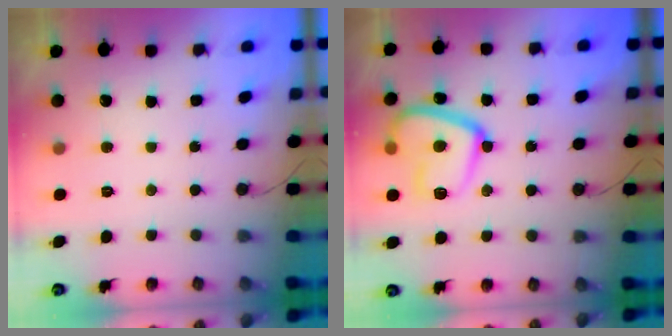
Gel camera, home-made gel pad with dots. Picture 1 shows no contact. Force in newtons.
{"total": 17.1, "press": 17.0, "slide": 2.0}